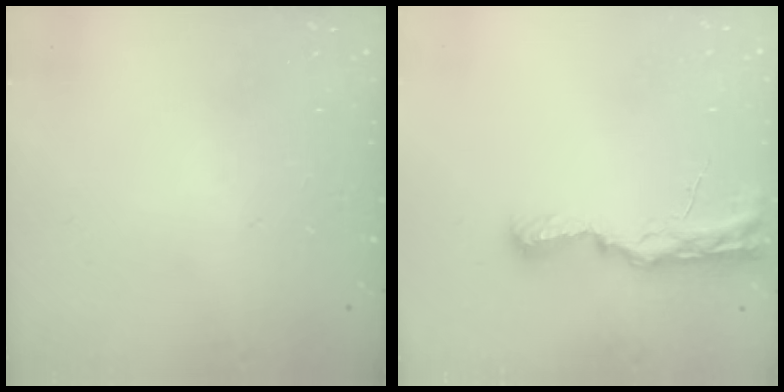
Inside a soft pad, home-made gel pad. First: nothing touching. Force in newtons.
{"total": 8.8, "press": 8.8, "slide": 1.0}